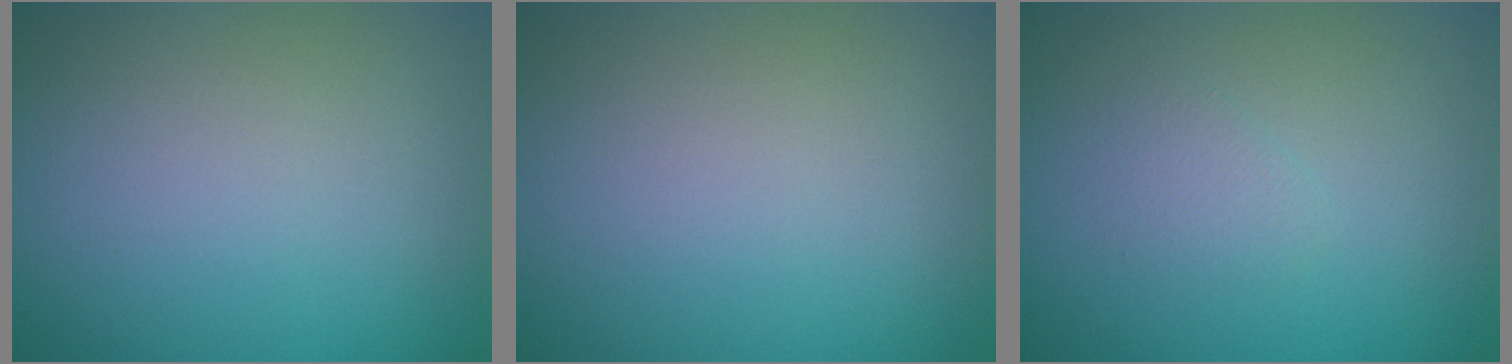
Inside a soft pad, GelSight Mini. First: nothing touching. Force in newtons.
{"total": 0.0}
{"total": 1.0, "press": 1.0, "slide": 0.0}